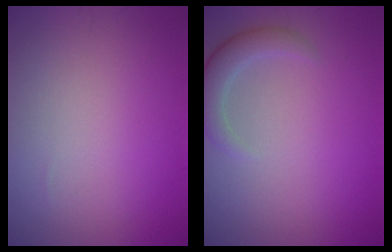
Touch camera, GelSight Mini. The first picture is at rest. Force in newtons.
{"total": 2.6, "press": 2.6, "slide": 0.1}